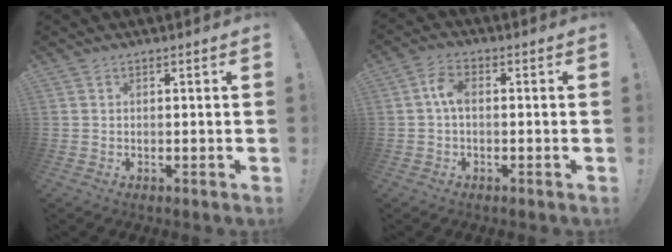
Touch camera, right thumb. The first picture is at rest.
{"total": 5.1, "force": [0.1, 2.7, 4.3], "torque": [-0.089, 0.010, 0.004]}